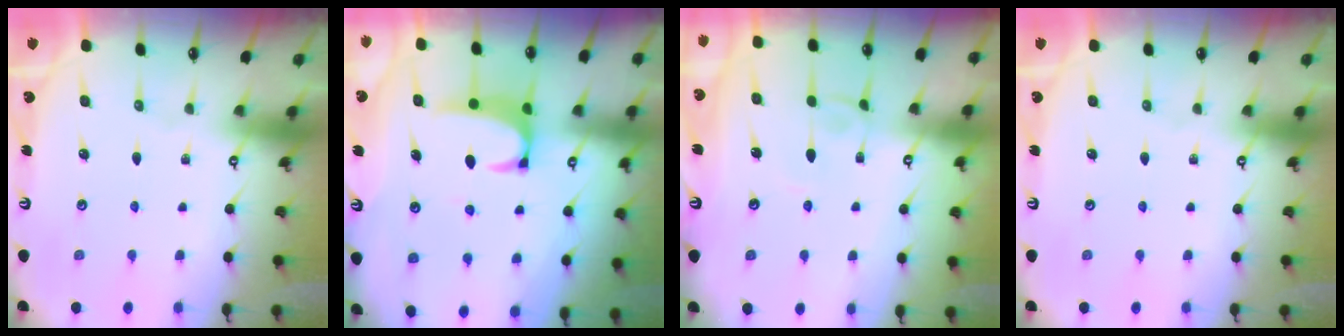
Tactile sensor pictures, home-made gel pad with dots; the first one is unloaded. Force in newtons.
{"total": 2.0, "press": 1.9, "slide": 0.7}
{"total": 2.9, "press": 2.9, "slide": 0.3}
{"total": 0.0}